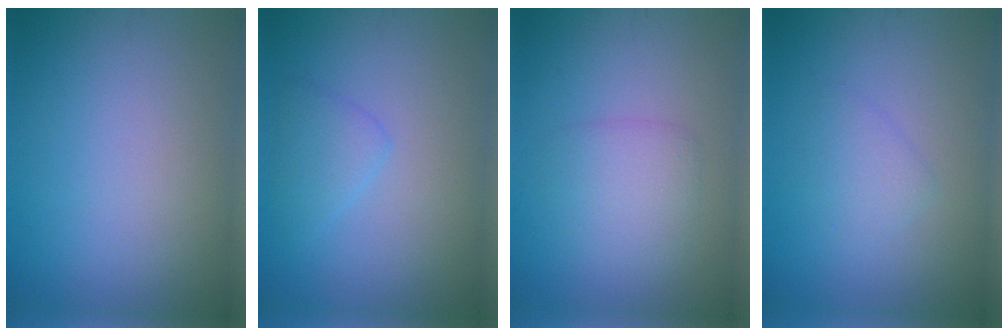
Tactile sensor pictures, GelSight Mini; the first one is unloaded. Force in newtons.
{"total": 1.8, "press": 1.8, "slide": 0.2}
{"total": 2.5, "press": 2.5, "slide": 0.3}
{"total": 1.5, "press": 1.5, "slide": 0.1}